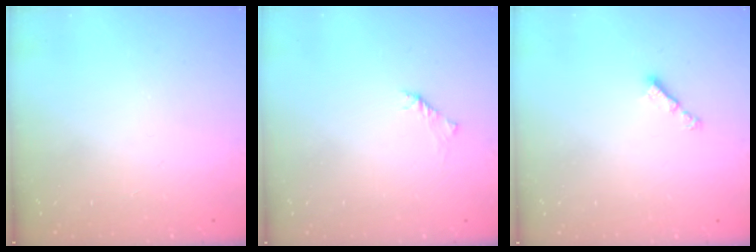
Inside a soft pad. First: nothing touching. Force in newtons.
{"total": 1.6, "press": 1.4, "slide": 0.6}
{"total": 3.3, "press": 3.3, "slide": 0.4}